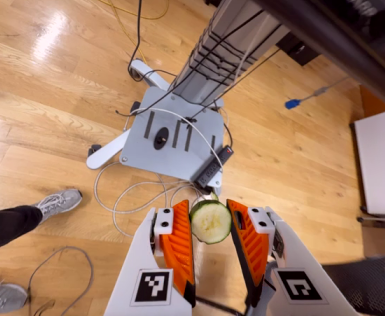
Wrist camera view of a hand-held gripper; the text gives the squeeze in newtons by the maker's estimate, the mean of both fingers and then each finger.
{"total": 8.0, "left": 8.3, "right": 7.7}